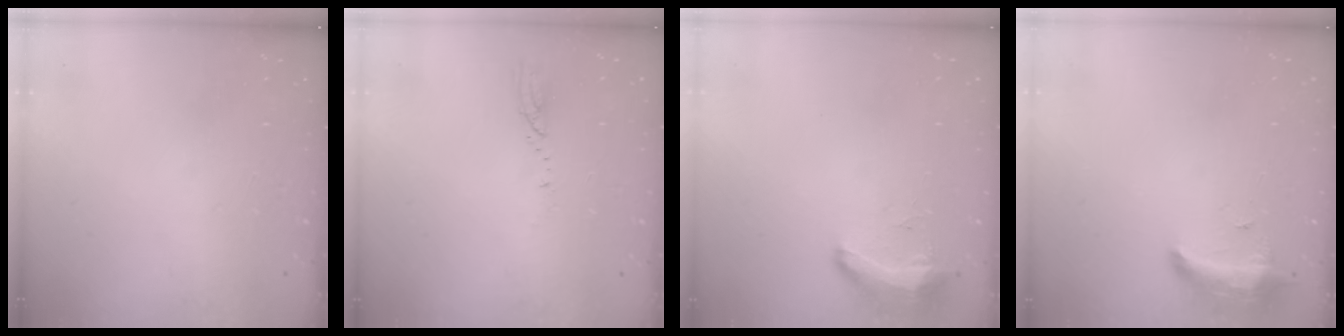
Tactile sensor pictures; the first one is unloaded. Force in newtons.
{"total": 3.3, "press": 3.3, "slide": 0.3}
{"total": 8.5, "press": 8.3, "slide": 1.6}
{"total": 8.2, "press": 8.1, "slide": 1.6}